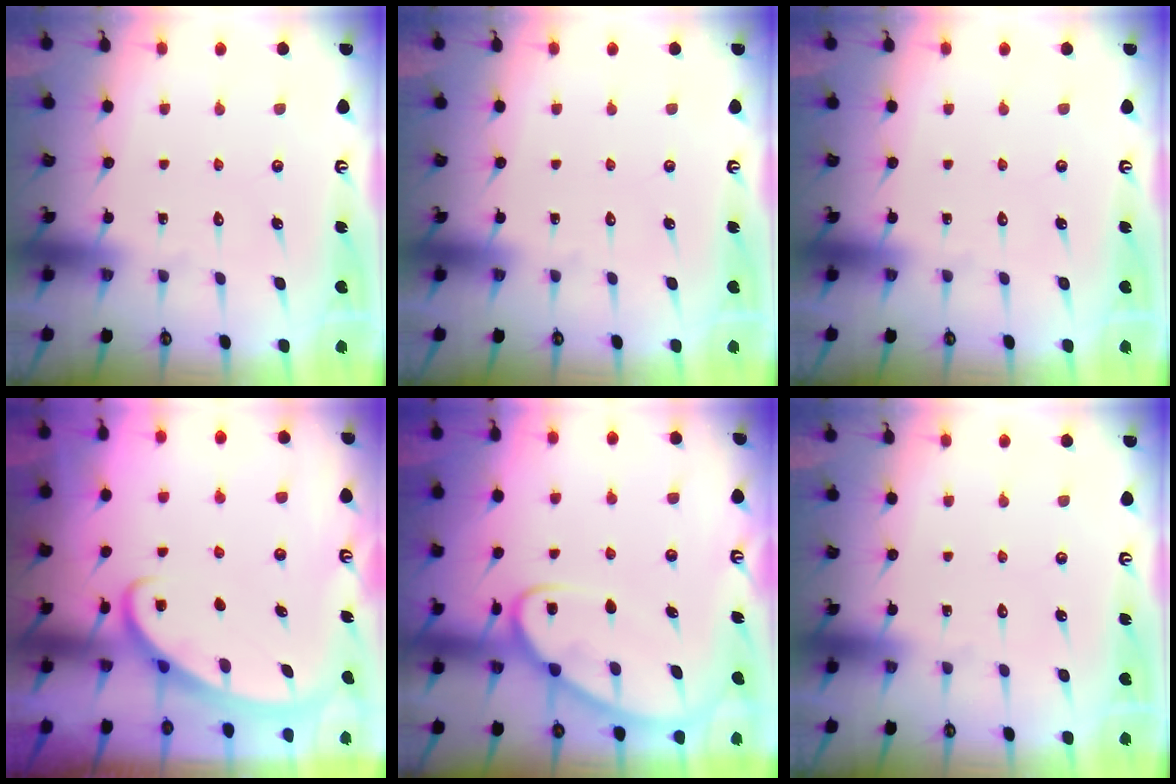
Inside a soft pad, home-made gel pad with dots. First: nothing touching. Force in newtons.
{"total": 0.0}
{"total": 0.0}
{"total": 2.5, "press": 2.5, "slide": 0.4}
{"total": 8.7, "press": 8.7, "slide": 0.8}
{"total": 0.0}